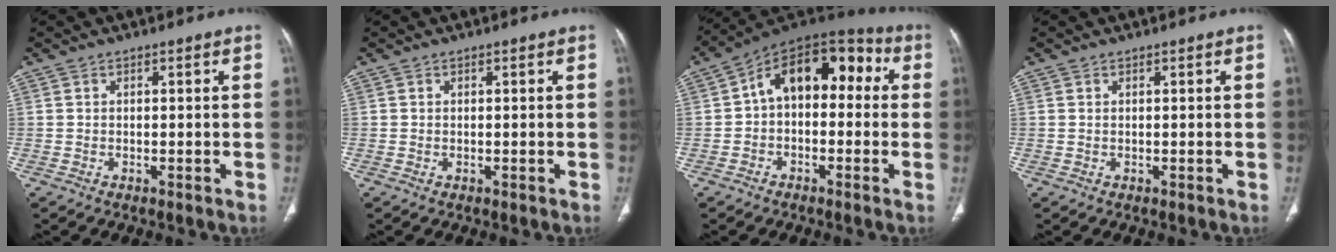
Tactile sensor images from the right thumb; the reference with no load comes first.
{"total": 0.0}
{"total": 14.7, "force": [1.3, 9.4, 11.3], "torque": [-0.124, 0.054, 0.002]}
{"total": 0.0}